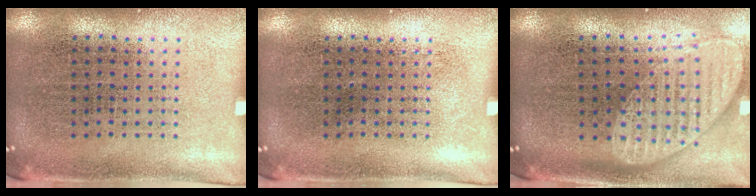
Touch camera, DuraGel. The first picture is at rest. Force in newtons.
{"total": 0.0}
{"total": 2.0, "press": 1.5, "slide": 1.2}